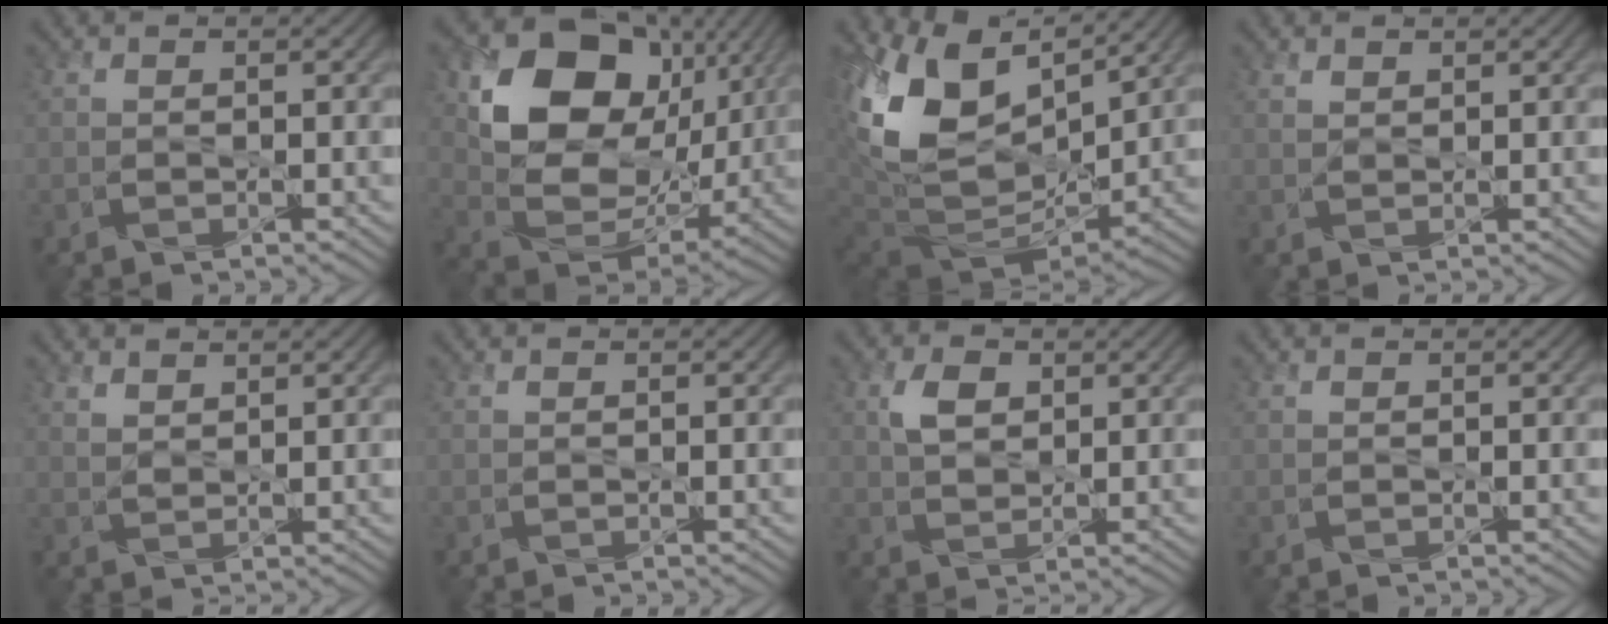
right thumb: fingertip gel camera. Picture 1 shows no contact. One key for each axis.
{"total": 16.4, "fx": 4.5, "fy": 11.5, "fz": 10.8, "tx": -0.203, "ty": -0.004, "tz": 0.109}
{"total": 16.0, "fx": 5.4, "fy": 9.9, "fz": 11.4, "tx": -0.238, "ty": 0.009, "tz": 0.110}
{"total": 1.5, "fx": 1.2, "fy": 0.5, "fz": 0.8, "tx": -0.015, "ty": 0.002, "tz": 0.026}
{"total": 2.5, "fx": 1.9, "fy": 0.9, "fz": 1.2, "tx": -0.029, "ty": 0.000, "tz": 0.045}
{"total": 0.0}
{"total": 3.7, "fx": 1.3, "fy": 2.1, "fz": 2.7, "tx": -0.051, "ty": 0.005, "tz": 0.027}
{"total": 0.0}